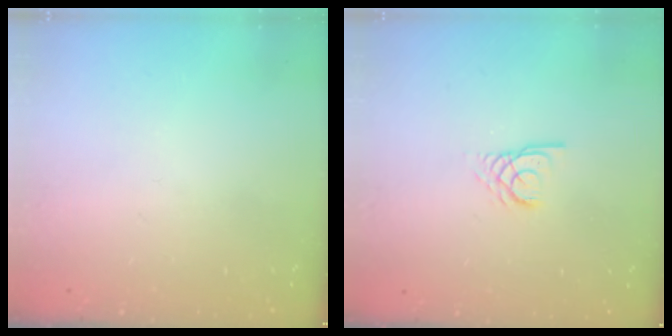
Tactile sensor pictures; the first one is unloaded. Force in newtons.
{"total": 2.8, "press": 2.8, "slide": 0.1}